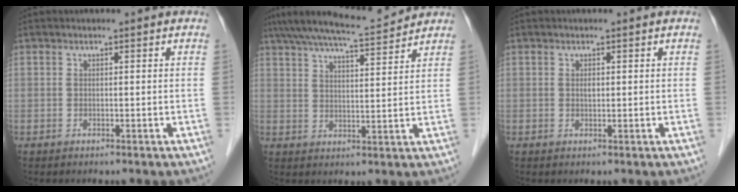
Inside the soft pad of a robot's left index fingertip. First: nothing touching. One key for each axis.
{"total": 9.7, "fx": 9.1, "fy": -0.1, "fz": 3.3, "tx": -0.062, "ty": 0.010, "tz": 0.145}
{"total": 0.7, "fx": 0.0, "fy": 0.5, "fz": 0.5, "tx": -0.010, "ty": -0.003, "tz": -0.002}